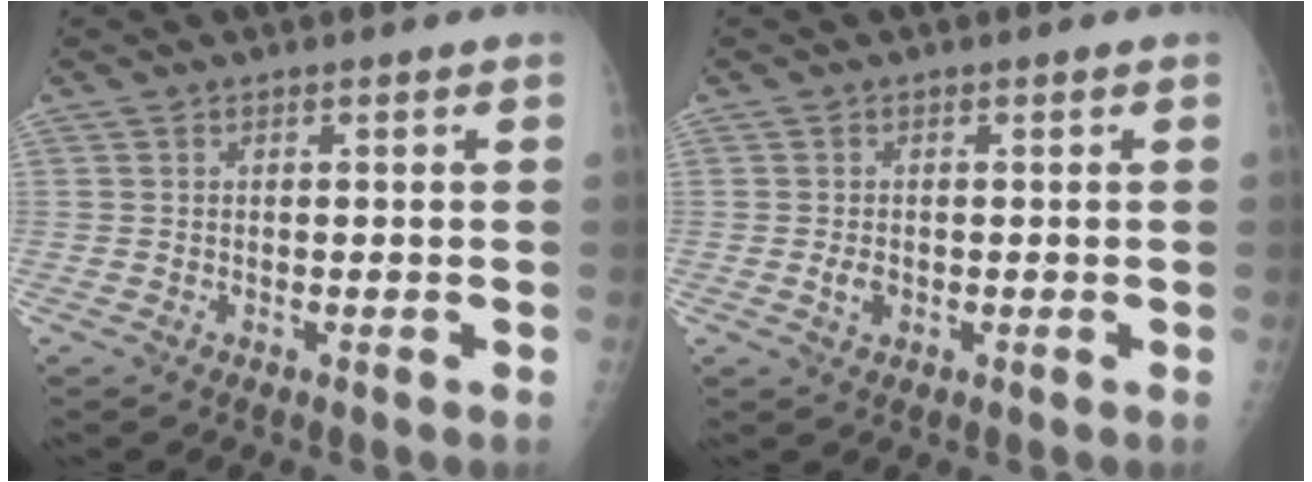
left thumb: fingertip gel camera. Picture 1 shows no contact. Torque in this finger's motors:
{"motor_torque": [0.04, -0.07, 0.36, 0.10, 0.00]}